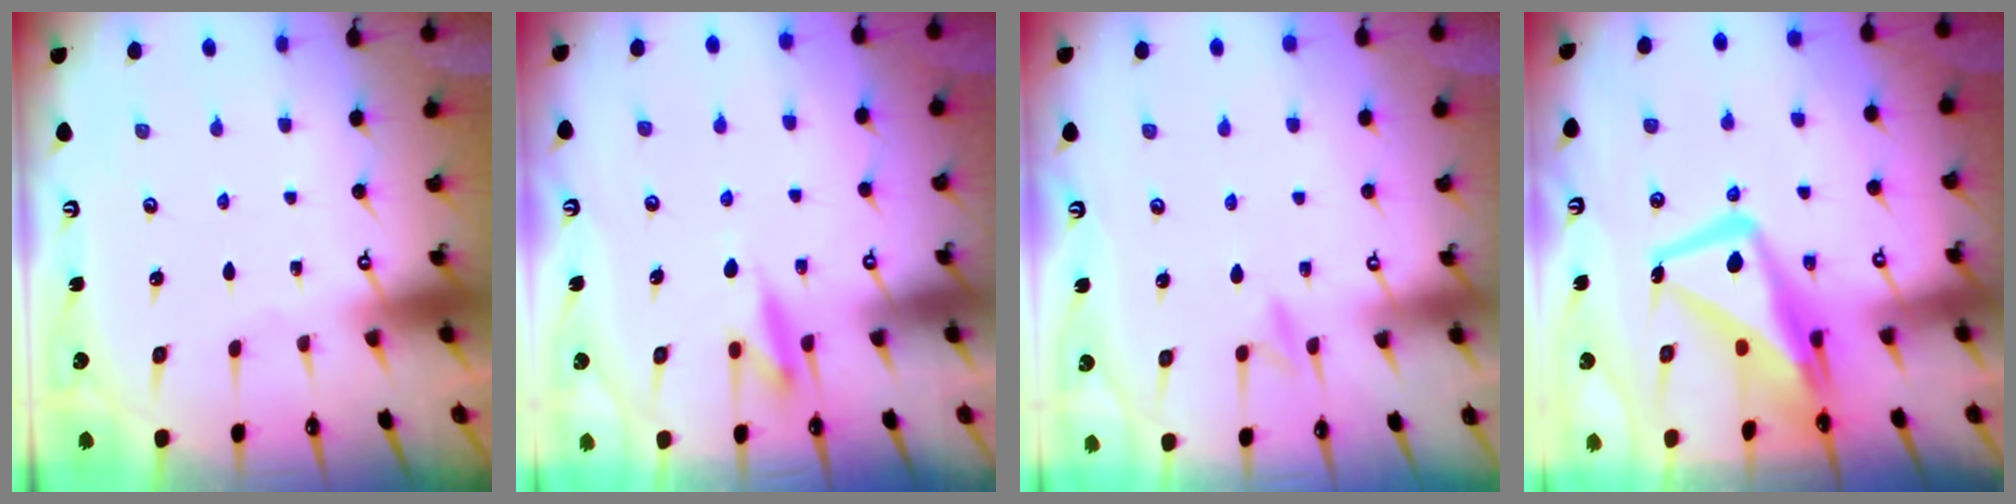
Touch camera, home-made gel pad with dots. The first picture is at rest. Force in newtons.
{"total": 8.0, "press": 7.9, "slide": 0.9}
{"total": 5.6, "press": 5.6, "slide": 0.7}
{"total": 14.9, "press": 14.8, "slide": 1.8}